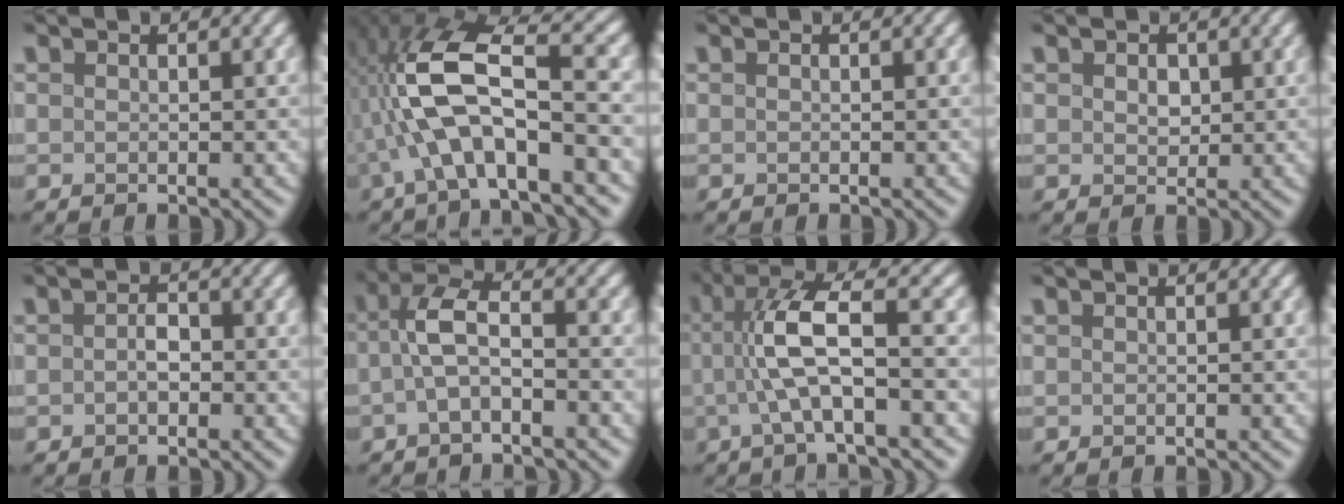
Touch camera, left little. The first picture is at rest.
{"total": 8.7, "force": [-1.1, 2.8, 8.2], "torque": [-0.162, 0.019, -0.026]}
{"total": 0.0}
{"total": 1.5, "force": [0.5, 1.2, 0.8], "torque": [-0.017, -0.002, 0.008]}
{"total": 1.5, "force": [-0.3, 0.9, 1.1], "torque": [-0.021, 0.003, -0.008]}
{"total": 4.1, "force": [-0.8, 1.4, 3.7], "torque": [-0.081, 0.014, -0.026]}
{"total": 6.5, "force": [-0.4, 1.2, 6.4], "torque": [-0.125, 0.018, -0.012]}
{"total": 0.0}